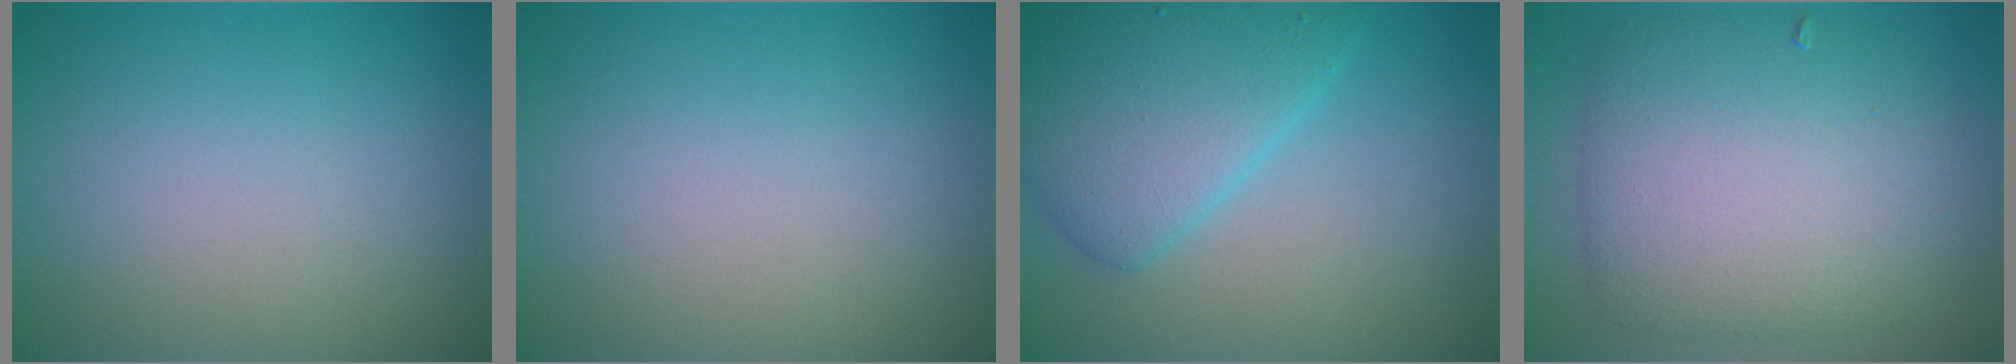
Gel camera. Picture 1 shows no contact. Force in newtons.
{"total": 0.0}
{"total": 6.0, "press": 6.0, "slide": 0.2}
{"total": 7.9, "press": 7.9, "slide": 0.3}